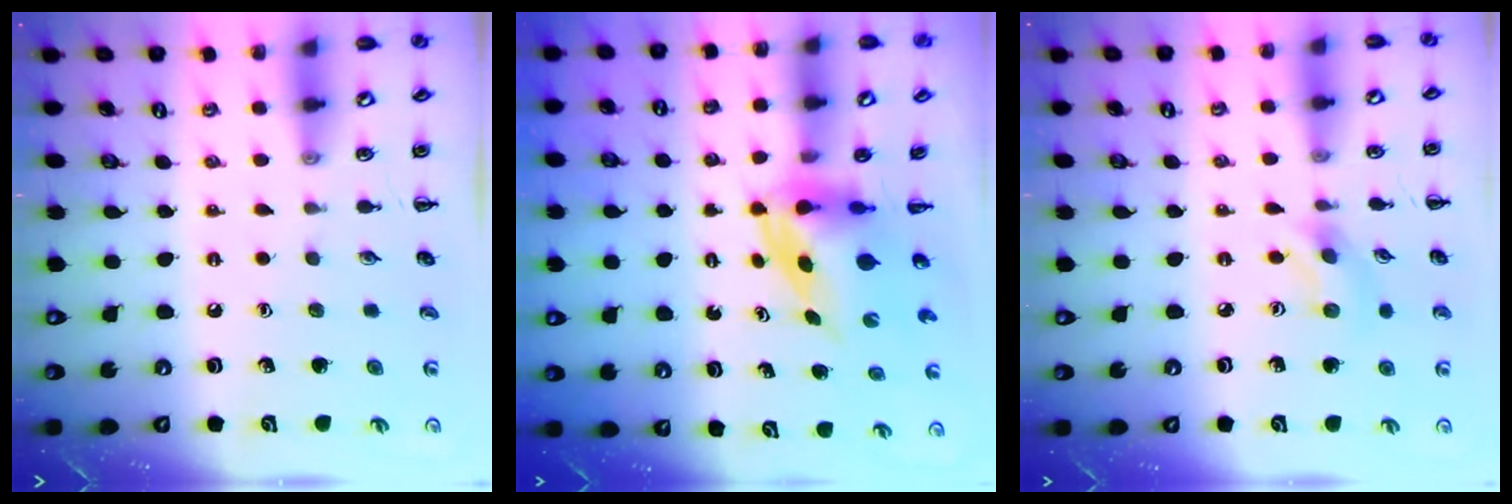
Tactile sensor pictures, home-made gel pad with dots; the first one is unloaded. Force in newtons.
{"total": 4.0, "press": 3.9, "slide": 1.0}
{"total": 2.7, "press": 2.6, "slide": 0.8}